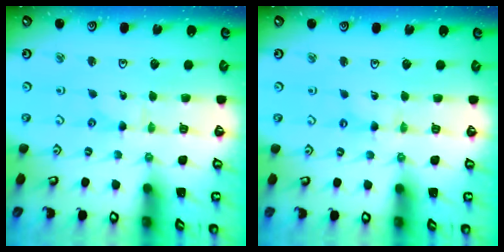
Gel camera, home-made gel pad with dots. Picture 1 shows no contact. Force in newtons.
{"total": 0.0}